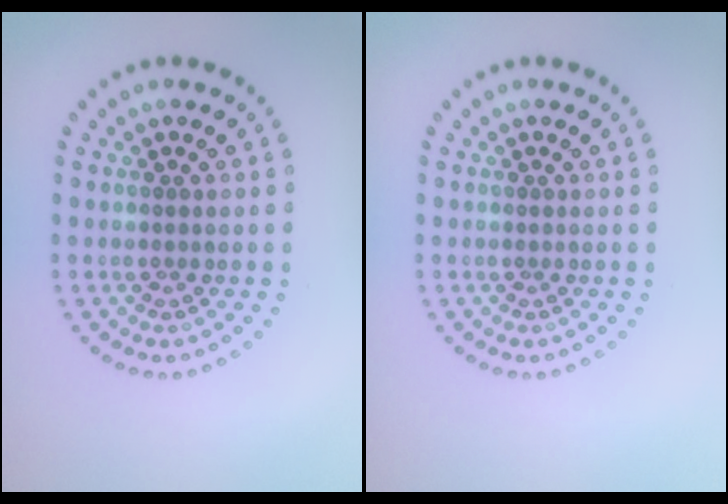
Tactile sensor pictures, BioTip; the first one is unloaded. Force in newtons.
{"total": 0.0}